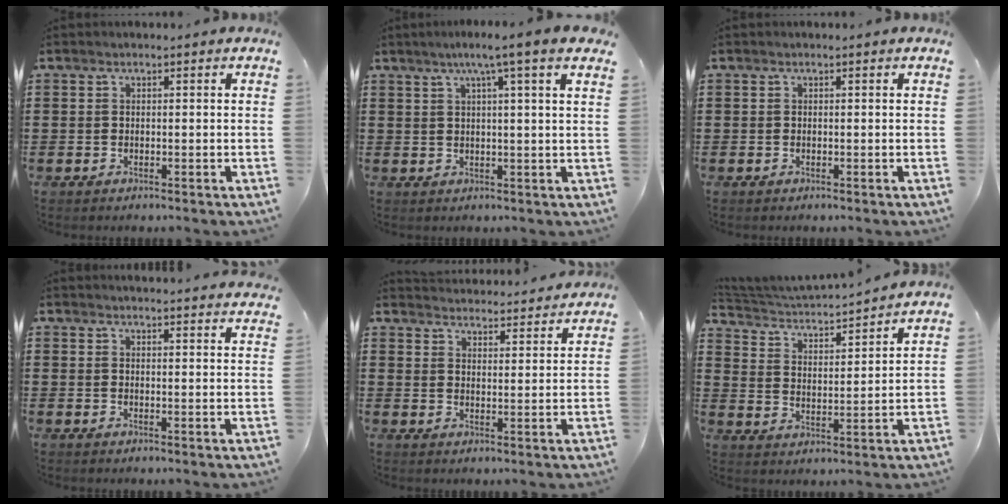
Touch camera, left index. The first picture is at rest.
{"total": 4.8, "force": [2.8, -0.8, 3.8], "torque": [-0.079, 0.000, 0.044]}
{"total": 0.0}
{"total": 2.6, "force": [2.5, -0.4, 0.0], "torque": [0.001, -0.014, 0.047]}
{"total": 4.0, "force": [4.0, -0.1, -0.1], "torque": [-0.004, -0.029, 0.070]}
{"total": 3.7, "force": [3.5, 0.0, 1.1], "torque": [-0.044, -0.037, 0.052]}